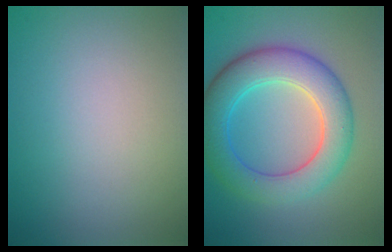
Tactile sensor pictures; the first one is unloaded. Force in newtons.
{"total": 7.1, "press": 7.0, "slide": 0.1}